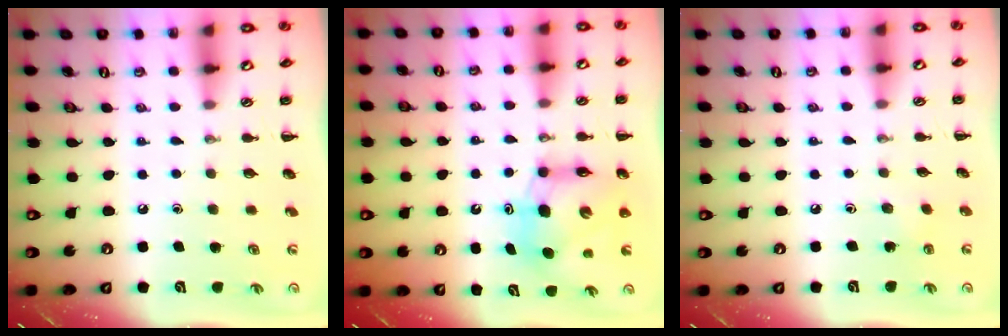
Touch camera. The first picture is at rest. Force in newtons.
{"total": 8.7, "press": 8.6, "slide": 1.3}
{"total": 1.4, "press": 1.3, "slide": 0.5}